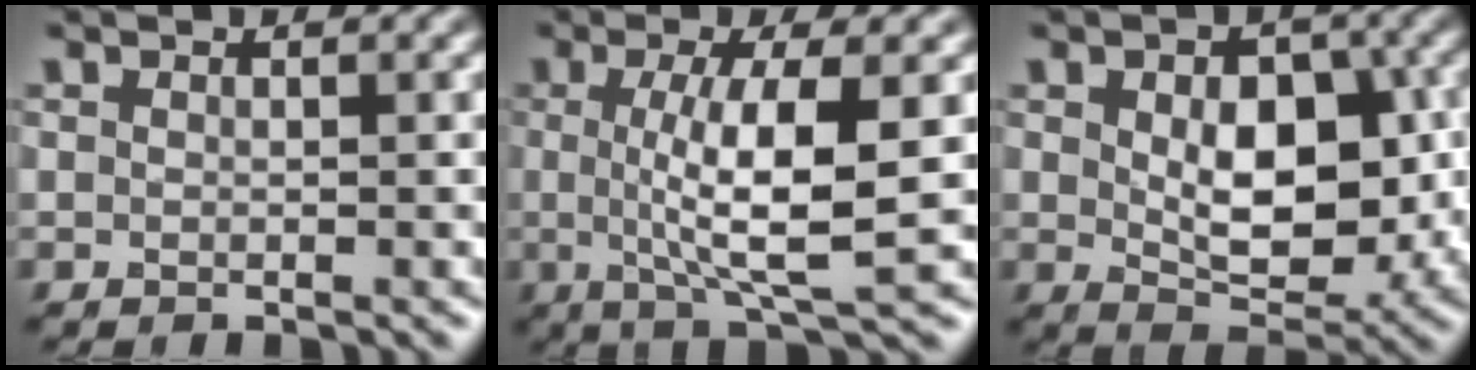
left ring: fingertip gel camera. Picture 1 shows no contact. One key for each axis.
{"total": 7.1, "fx": 0.1, "fy": 1.6, "fz": 6.9, "tx": -0.120, "ty": -0.007, "tz": 0.003}
{"total": 7.5, "fx": 0.3, "fy": 4.5, "fz": 6.0, "tx": -0.096, "ty": -0.009, "tz": 0.009}